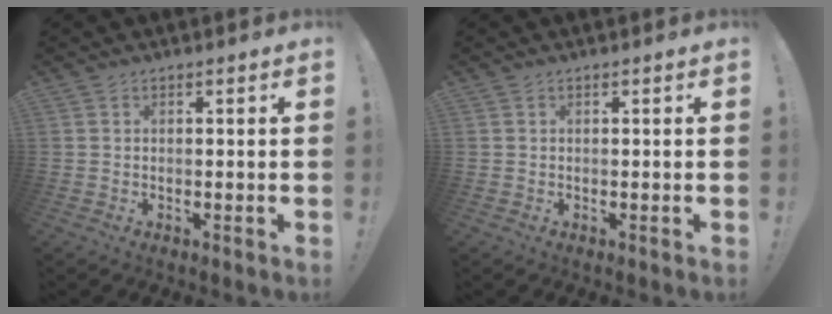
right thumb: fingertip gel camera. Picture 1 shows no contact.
{"total": 0.0}